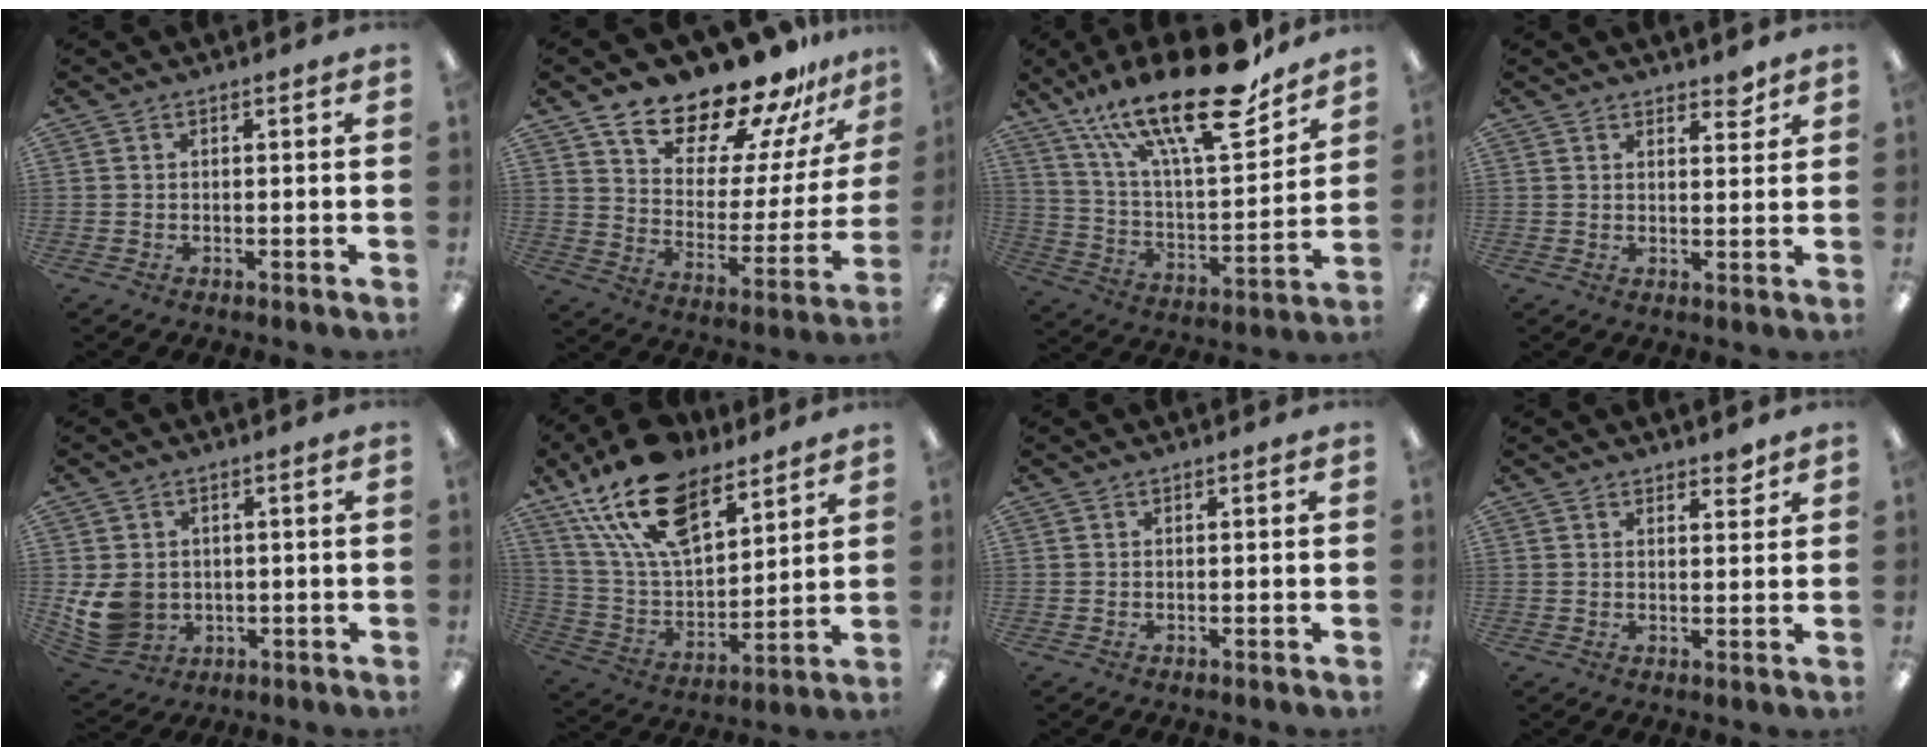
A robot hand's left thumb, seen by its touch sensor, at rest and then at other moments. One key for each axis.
{"total": 20.5, "fx": 17.8, "fy": 6.9, "fz": 7.3, "tx": -0.116, "ty": -0.144, "tz": 0.303}
{"total": 26.8, "fx": 18.3, "fy": 7.7, "fz": 18.0, "tx": -0.308, "ty": -0.112, "tz": 0.305}
{"total": 3.0, "fx": 2.7, "fy": 1.2, "fz": 0.8, "tx": 0.006, "ty": -0.017, "tz": 0.045}
{"total": 9.0, "fx": -0.2, "fy": 7.8, "fz": 4.3, "tx": -0.107, "ty": 0.006, "tz": 0.001}
{"total": 21.0, "fx": 13.9, "fy": 10.4, "fz": 11.9, "tx": -0.224, "ty": -0.066, "tz": 0.254}
{"total": 0.0}
{"total": 2.7, "fx": 2.3, "fy": 1.0, "fz": 0.8, "tx": 0.007, "ty": -0.015, "tz": 0.038}